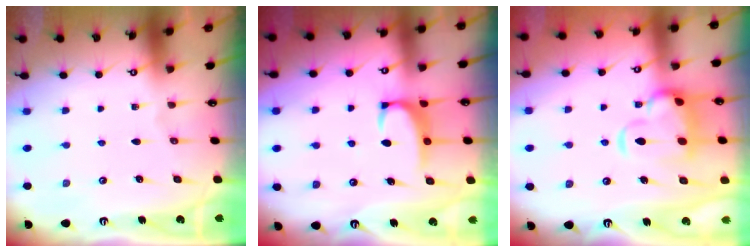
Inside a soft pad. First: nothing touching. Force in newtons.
{"total": 2.3, "press": 2.3, "slide": 0.6}
{"total": 7.4, "press": 7.2, "slide": 1.8}